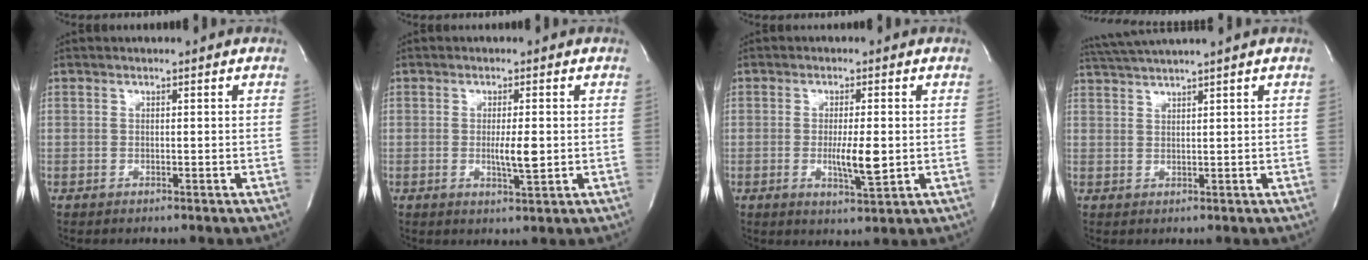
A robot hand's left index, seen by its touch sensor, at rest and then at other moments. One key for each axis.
{"total": 3.5, "fx": -0.2, "fy": 0.5, "fz": 3.5, "tx": -0.062, "ty": -0.009, "tz": -0.002}
{"total": 5.0, "fx": -0.5, "fy": 0.8, "fz": 5.0, "tx": -0.090, "ty": -0.012, "tz": -0.007}
{"total": 6.0, "fx": 5.2, "fy": -1.7, "fz": 2.4, "tx": -0.040, "ty": 0.016, "tz": 0.091}